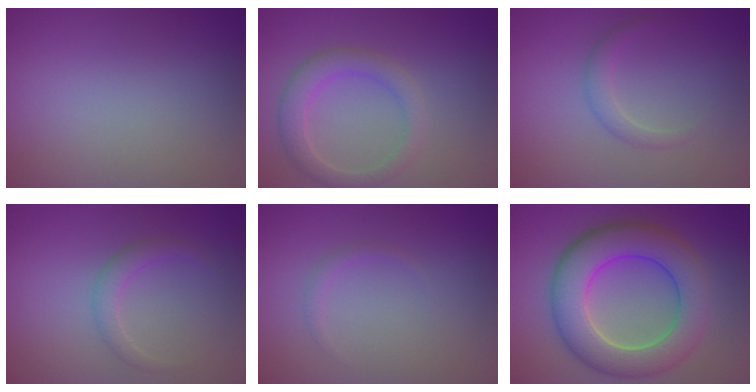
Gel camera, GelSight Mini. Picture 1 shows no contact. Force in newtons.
{"total": 3.2, "press": 3.2, "slide": 0.1}
{"total": 1.5, "press": 1.5, "slide": 0.1}
{"total": 1.7, "press": 1.7, "slide": 0.2}
{"total": 0.7, "press": 0.7, "slide": 0.0}
{"total": 8.9, "press": 8.8, "slide": 0.6}